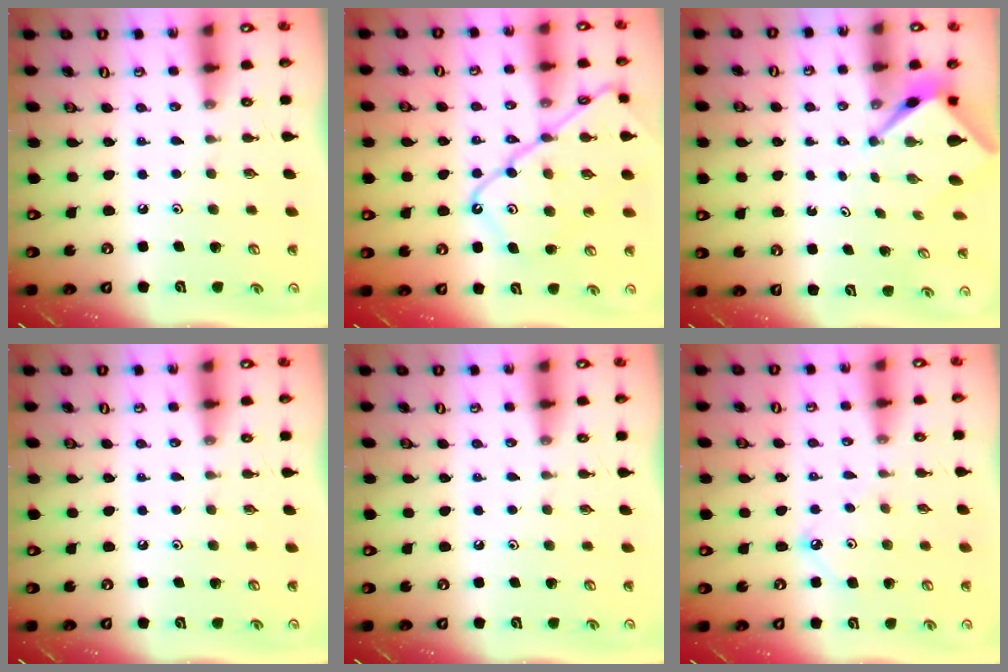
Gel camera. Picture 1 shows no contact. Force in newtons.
{"total": 16.3, "press": 16.2, "slide": 1.5}
{"total": 3.1, "press": 3.1, "slide": 0.2}
{"total": 0.0}
{"total": 0.0}
{"total": 4.3, "press": 4.3, "slide": 0.4}